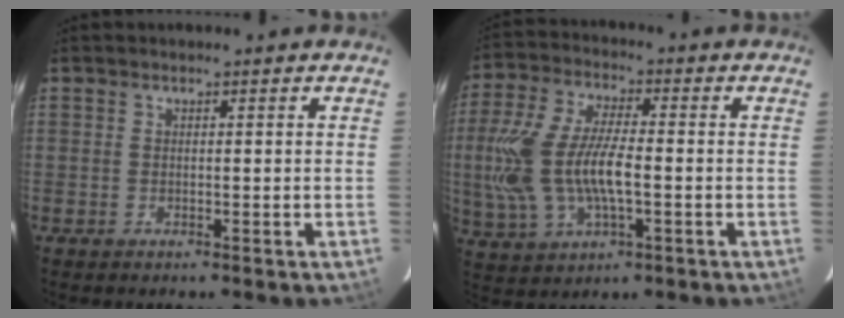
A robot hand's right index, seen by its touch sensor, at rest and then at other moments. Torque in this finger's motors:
{"motor_torque": [1.74, -0.40, 1.05, 0.21]}